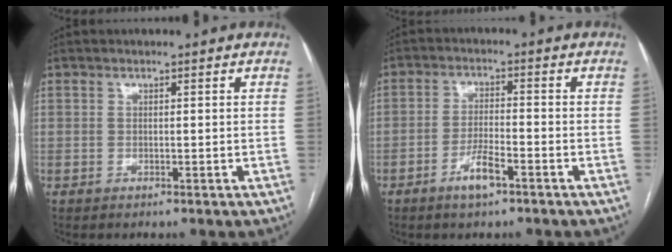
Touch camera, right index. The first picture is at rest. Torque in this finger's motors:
{"motor_torque": [0.71, -0.36, 0.28, 0.07]}